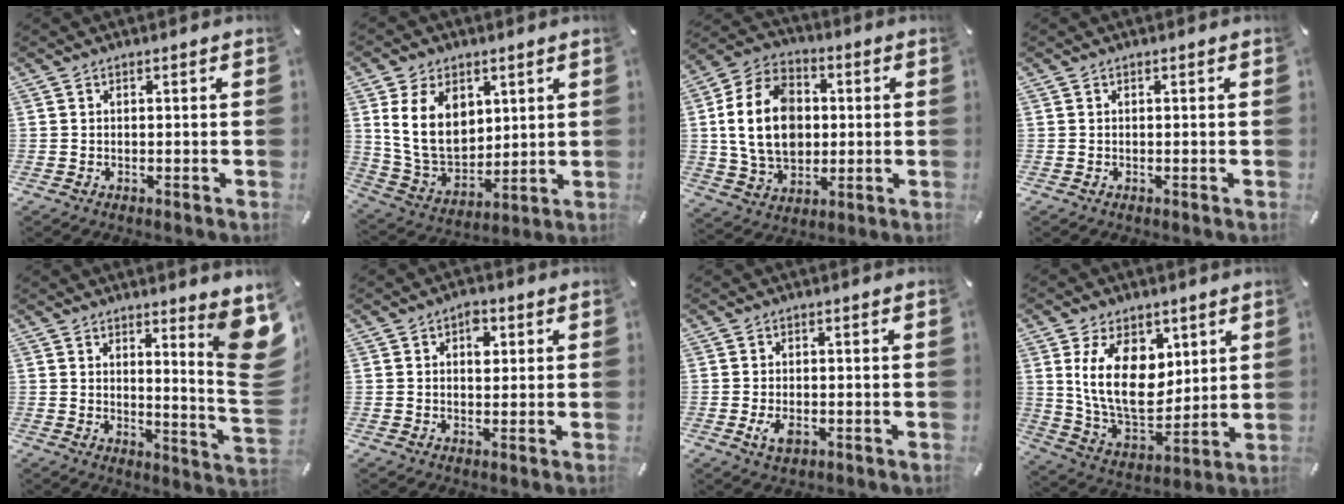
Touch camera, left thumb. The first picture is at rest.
{"total": 14.3, "force": [4.6, 10.5, 8.6], "torque": [-0.176, -0.015, 0.081]}
{"total": 16.6, "force": [0.6, 12.7, 10.7], "torque": [-0.234, 0.012, 0.007]}
{"total": 0.0}
{"total": 12.4, "force": [5.3, 1.5, 11.1], "torque": [-0.142, -0.062, 0.083]}
{"total": 4.3, "force": [1.3, 2.8, 3.0], "torque": [-0.024, -0.008, 0.012]}
{"total": 3.5, "force": [-1.0, 1.9, 2.7], "torque": [-0.066, -0.003, -0.022]}
{"total": 16.8, "force": [5.0, 11.3, 11.3], "torque": [-0.226, -0.017, 0.091]}